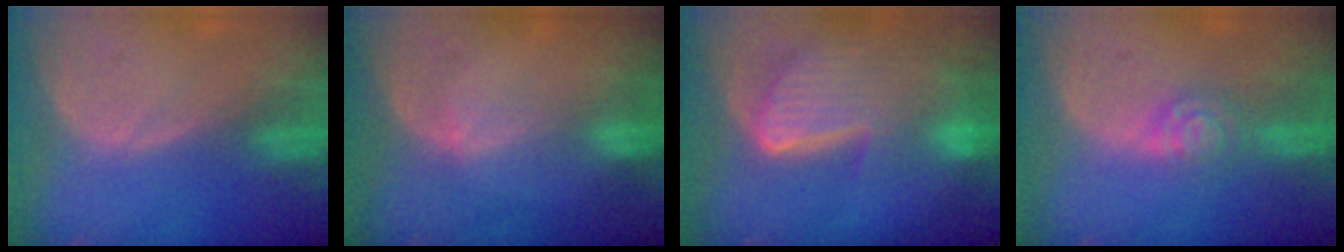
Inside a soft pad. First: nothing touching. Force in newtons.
{"total": 2.1, "press": 1.7, "slide": 1.2}
{"total": 9.8, "press": 8.3, "slide": 5.3}
{"total": 4.7, "press": 4.0, "slide": 2.5}